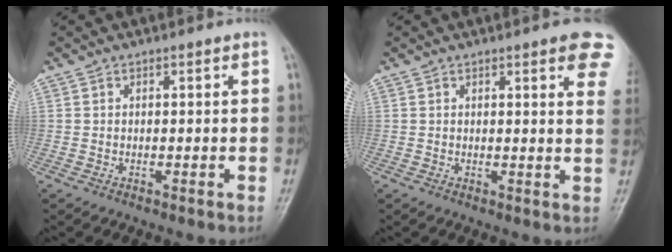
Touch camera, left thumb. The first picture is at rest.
{"total": 7.9, "force": [4.4, 1.9, 6.2], "torque": [-0.050, -0.012, 0.042]}